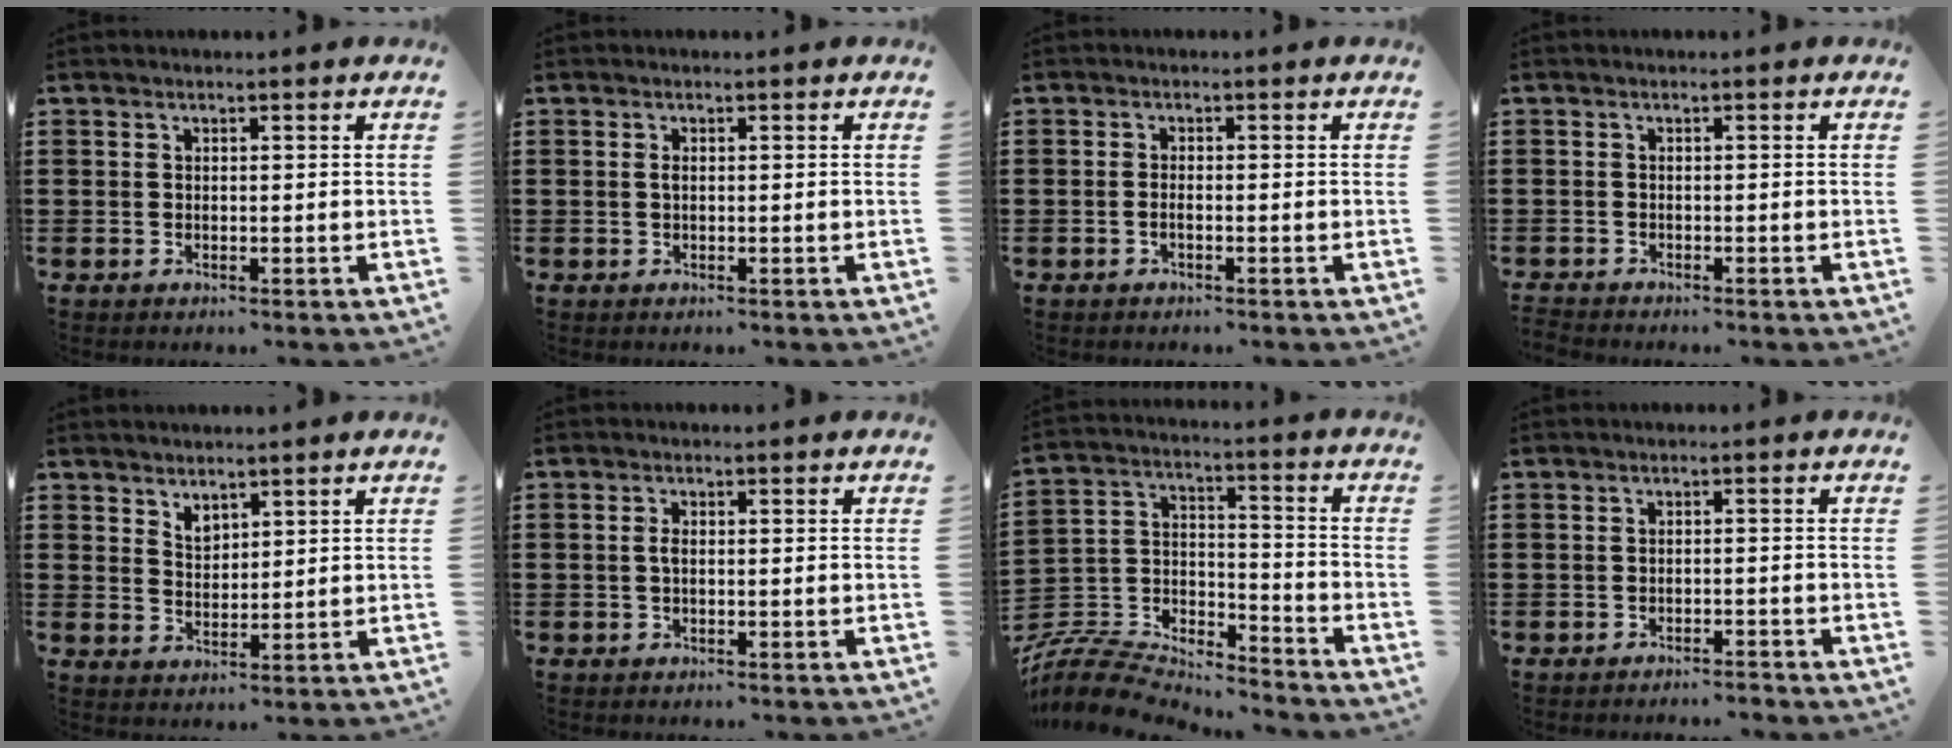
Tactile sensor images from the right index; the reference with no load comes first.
{"total": 0.7, "force": [0.0, 0.3, 0.6], "torque": [-0.014, -0.001, 0.000]}
{"total": 1.0, "force": [-0.5, 0.0, 0.8], "torque": [-0.018, -0.009, -0.006]}
{"total": 0.9, "force": [-0.9, 0.1, -0.1], "torque": [-0.001, 0.001, -0.020]}
{"total": 2.5, "force": [2.2, 1.2, 0.3], "torque": [-0.011, 0.001, 0.042]}
{"total": 1.3, "force": [-0.2, 0.5, 1.2], "torque": [-0.031, -0.002, -0.006]}
{"total": 8.5, "force": [-8.1, 2.0, 1.5], "torque": [-0.046, 0.005, -0.165]}
{"total": 1.6, "force": [-1.6, 0.1, 0.2], "torque": [-0.009, 0.002, -0.034]}